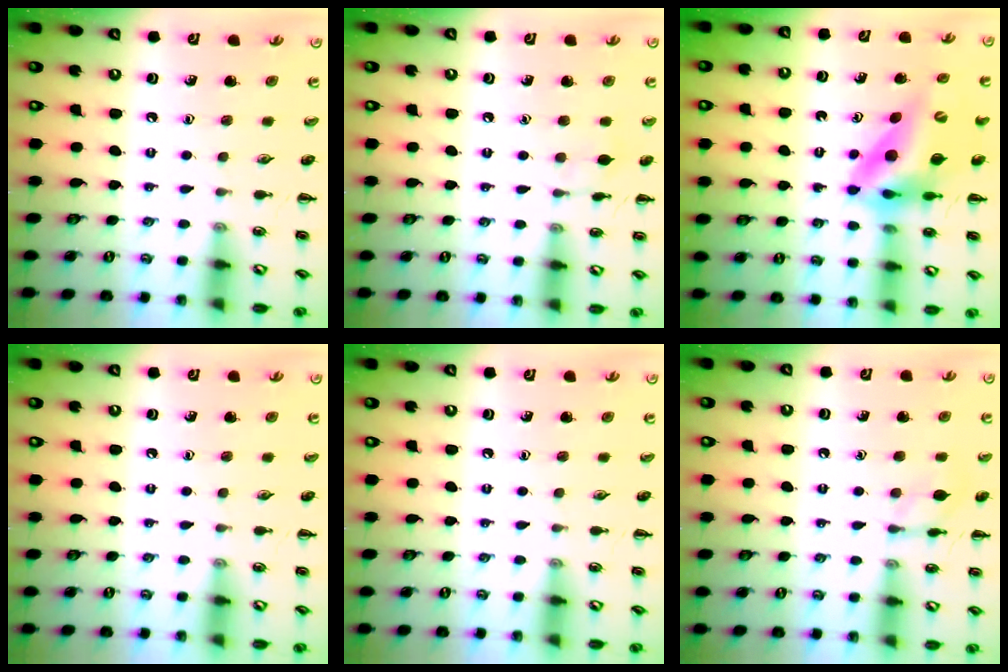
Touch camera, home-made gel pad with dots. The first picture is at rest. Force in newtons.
{"total": 6.2, "press": 5.9, "slide": 1.8}
{"total": 11.0, "press": 10.5, "slide": 3.4}
{"total": 0.0}
{"total": 0.0}
{"total": 7.3, "press": 7.2, "slide": 0.7}